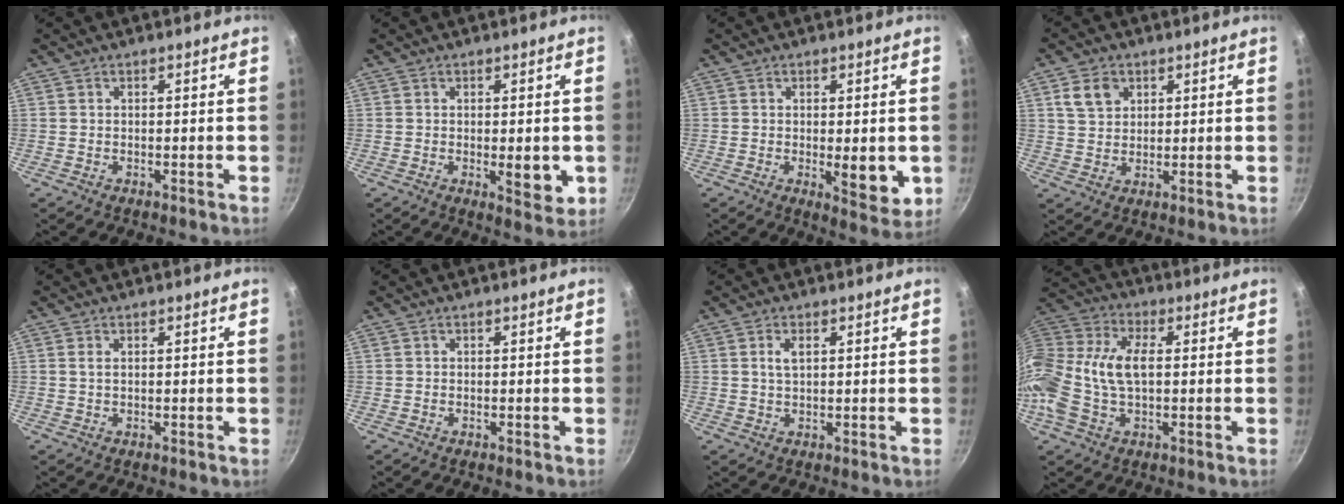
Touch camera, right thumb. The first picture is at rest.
{"total": 5.6, "force": [-0.7, 2.3, 5.1], "torque": [-0.063, -0.013, -0.006]}
{"total": 7.2, "force": [-0.7, 2.8, 6.6], "torque": [-0.079, -0.019, -0.005]}
{"total": 5.6, "force": [2.4, 4.1, 2.9], "torque": [-0.033, -0.004, 0.046]}
{"total": 1.1, "force": [0.3, 0.5, 0.9], "torque": [-0.016, 0.001, 0.005]}
{"total": 0.0}
{"total": 2.7, "force": [0.8, 1.4, 2.1], "torque": [-0.035, 0.000, 0.017]}
{"total": 16.5, "force": [-0.1, 9.6, 13.4], "torque": [-0.279, 0.025, -0.020]}